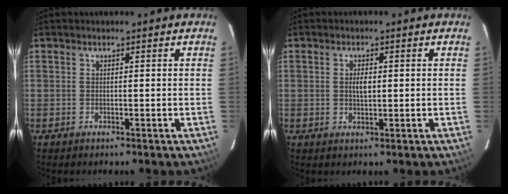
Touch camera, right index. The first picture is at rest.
{"total": 2.4, "force": [0.2, 1.1, 2.1], "torque": [-0.038, 0.002, 0.004]}